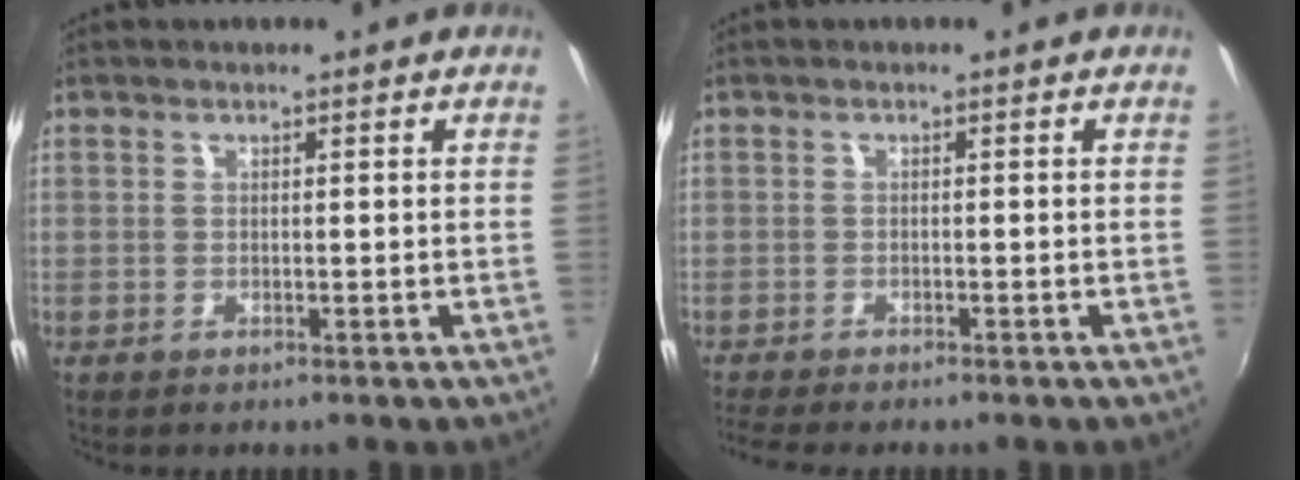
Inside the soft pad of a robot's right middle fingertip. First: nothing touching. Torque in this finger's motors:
{"motor_torque": [0.91, -1.23, 0.17, 0.09]}